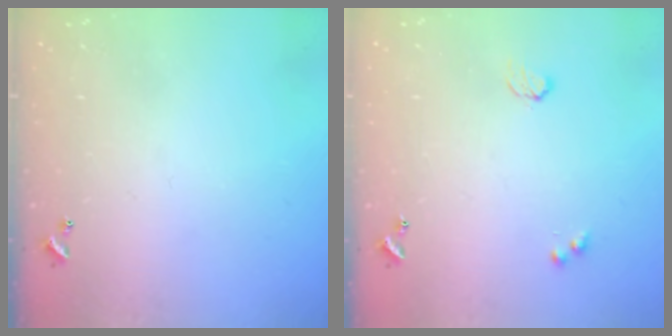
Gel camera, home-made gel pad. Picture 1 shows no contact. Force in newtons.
{"total": 2.9, "press": 2.9, "slide": 0.5}